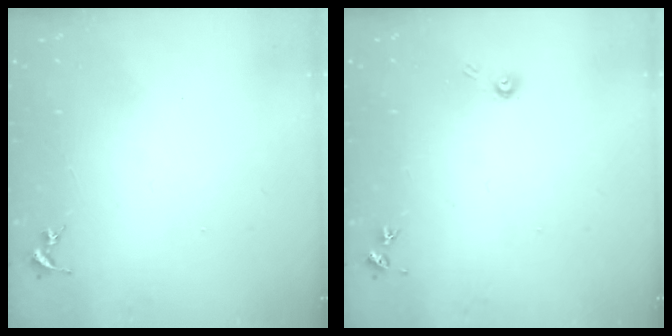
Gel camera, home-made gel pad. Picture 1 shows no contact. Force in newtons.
{"total": 3.8, "press": 3.8, "slide": 0.5}